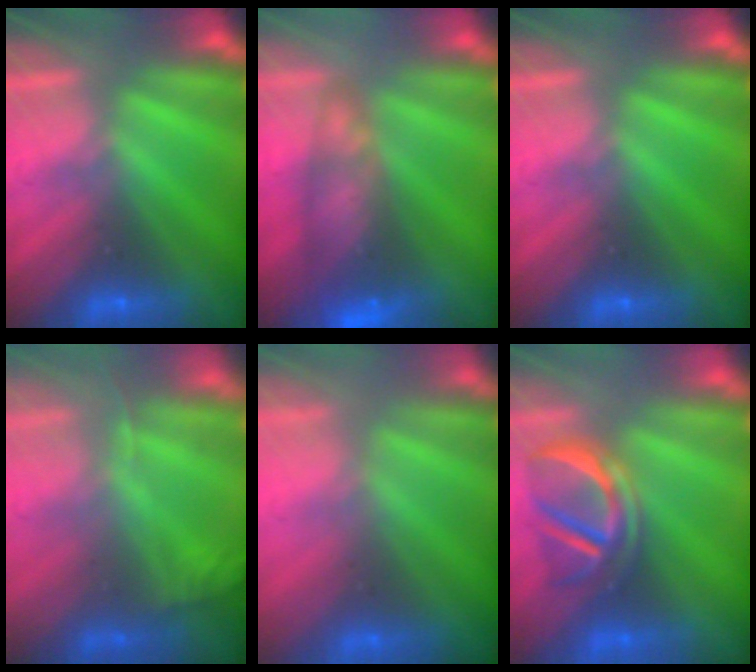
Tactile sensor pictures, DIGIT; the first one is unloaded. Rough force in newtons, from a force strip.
{"total": 9.2}
{"total": 0.0}
{"total": 1.1}
{"total": 2.9}
{"total": 4.0}